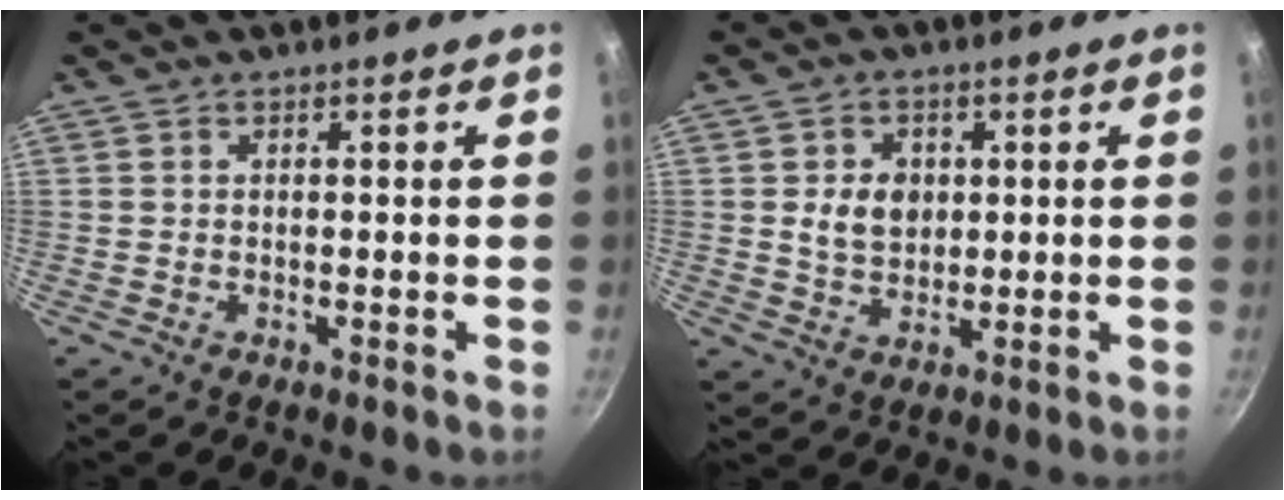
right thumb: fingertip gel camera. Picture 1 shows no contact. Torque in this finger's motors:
{"motor_torque": [-0.67, 0.78, 0.30, -0.08, 0.01]}